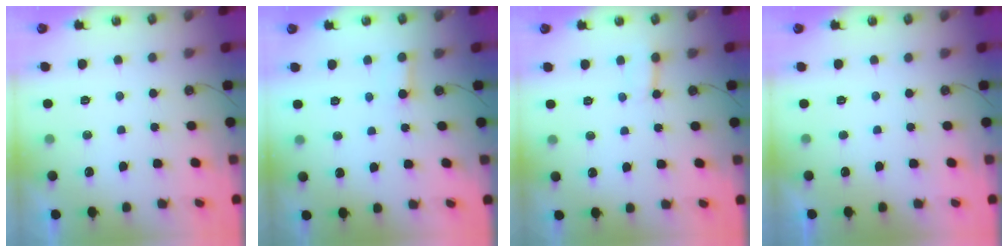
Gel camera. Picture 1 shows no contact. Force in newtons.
{"total": 2.6, "press": 2.6, "slide": 0.1}
{"total": 2.7, "press": 2.7, "slide": 0.3}
{"total": 0.0}